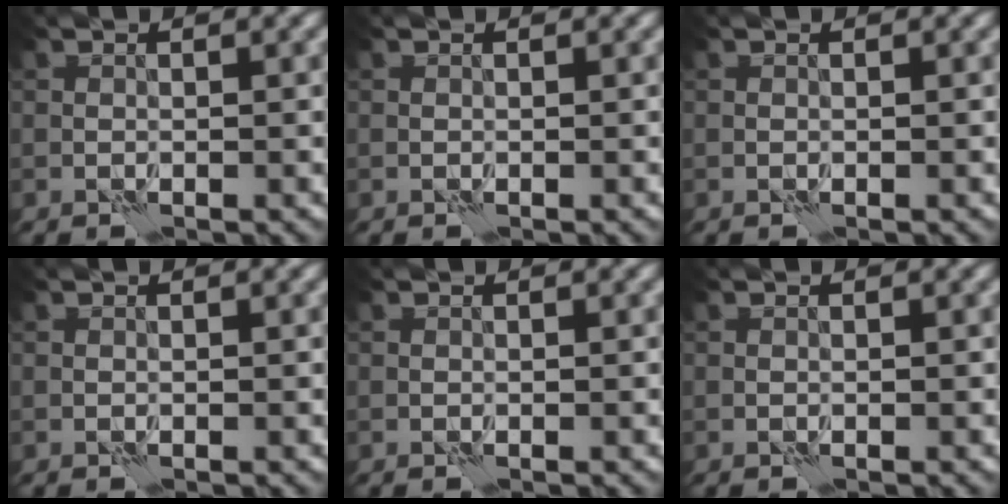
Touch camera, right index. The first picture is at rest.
{"total": 0.0}
{"total": 0.0}
{"total": 0.0}
{"total": 0.0}
{"total": 0.0}